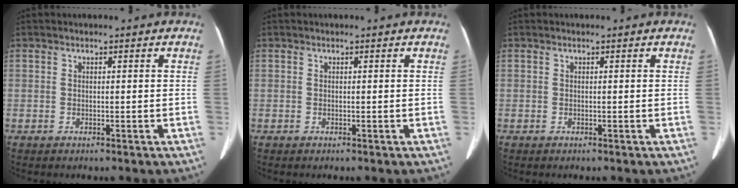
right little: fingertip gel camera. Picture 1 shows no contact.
{"total": 0.0}
{"total": 0.0}